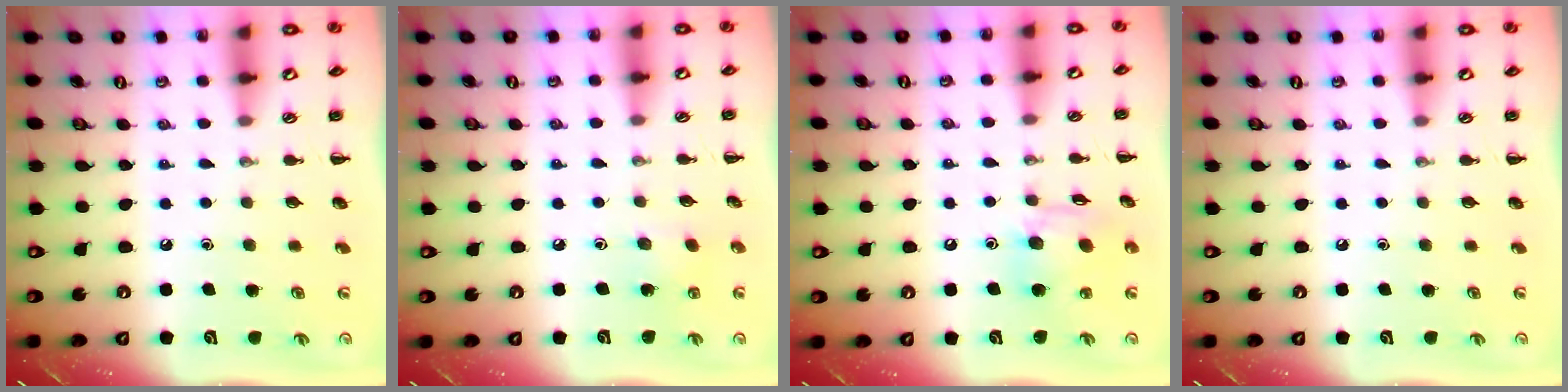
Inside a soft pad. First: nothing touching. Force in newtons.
{"total": 3.2, "press": 3.0, "slide": 1.0}
{"total": 11.0, "press": 10.7, "slide": 2.3}
{"total": 0.0}